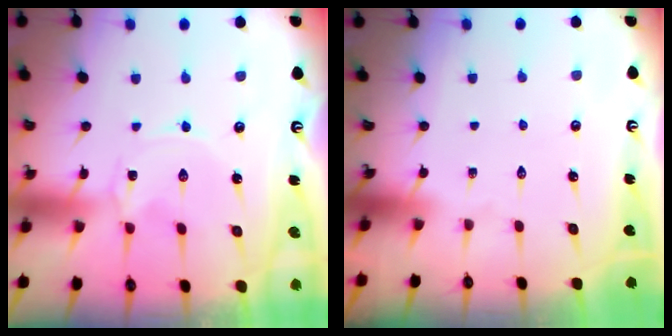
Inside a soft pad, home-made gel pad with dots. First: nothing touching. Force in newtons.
{"total": 0.0}